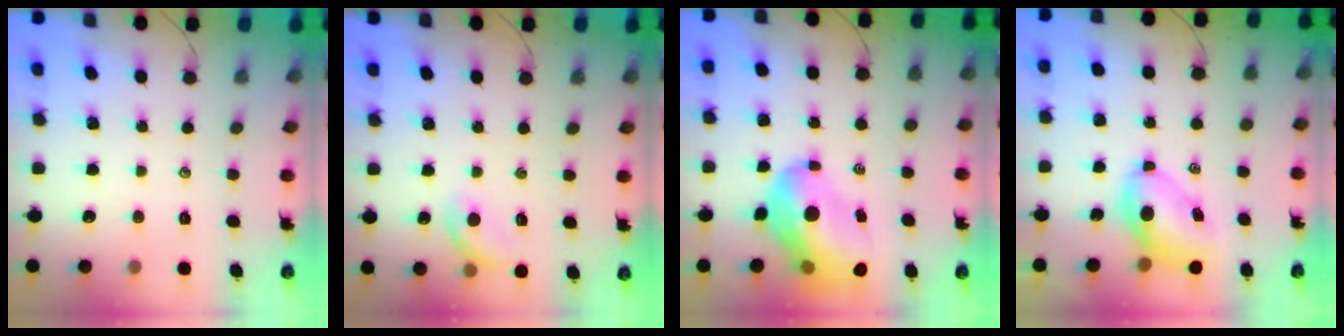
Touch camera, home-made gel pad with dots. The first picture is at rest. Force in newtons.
{"total": 8.8, "press": 8.6, "slide": 1.7}
{"total": 15.0, "press": 14.3, "slide": 4.2}
{"total": 7.5, "press": 7.4, "slide": 1.0}